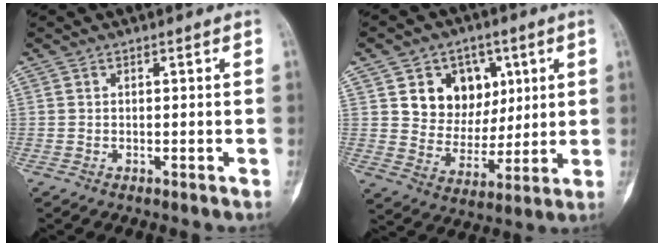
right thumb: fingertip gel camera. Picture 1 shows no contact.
{"total": 12.5, "force": [4.7, 10.3, 5.4], "torque": [-0.038, -0.017, 0.086]}